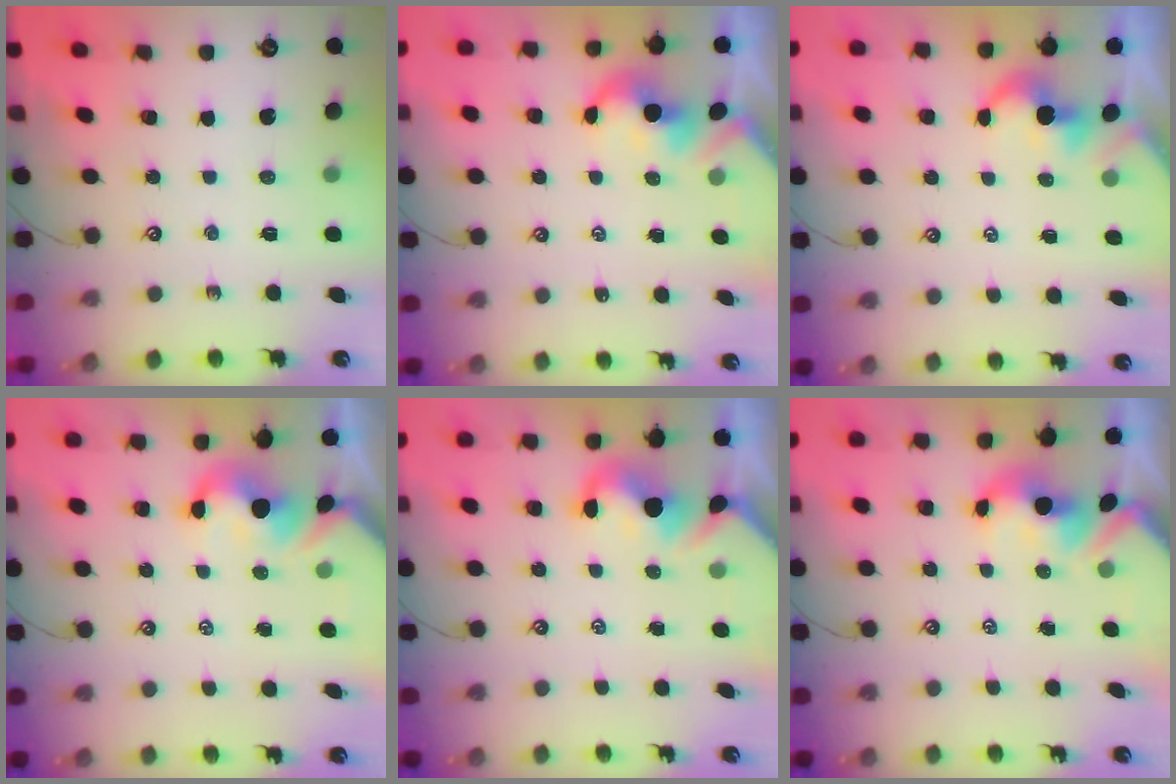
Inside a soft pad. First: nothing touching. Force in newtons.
{"total": 2.4, "press": 2.4, "slide": 0.3}
{"total": 2.9, "press": 2.9, "slide": 0.2}
{"total": 1.0, "press": 0.7, "slide": 0.7}
{"total": 1.4, "press": 1.3, "slide": 0.5}
{"total": 1.3, "press": 1.2, "slide": 0.6}